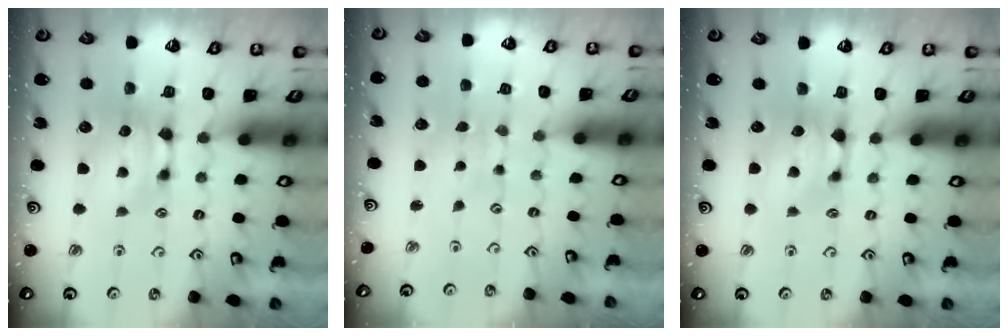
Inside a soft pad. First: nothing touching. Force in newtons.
{"total": 4.2, "press": 4.2, "slide": 0.1}
{"total": 0.9, "press": 0.2, "slide": 0.8}